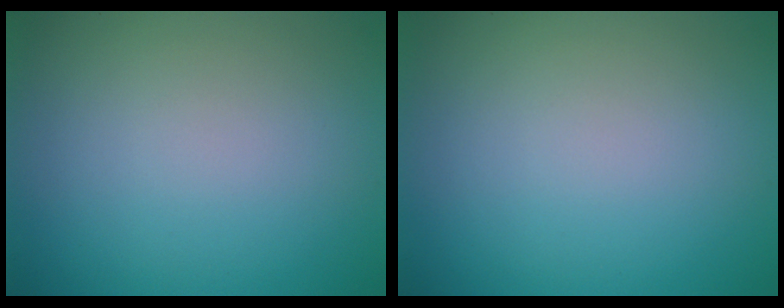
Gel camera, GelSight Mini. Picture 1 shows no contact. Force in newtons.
{"total": 0.0}